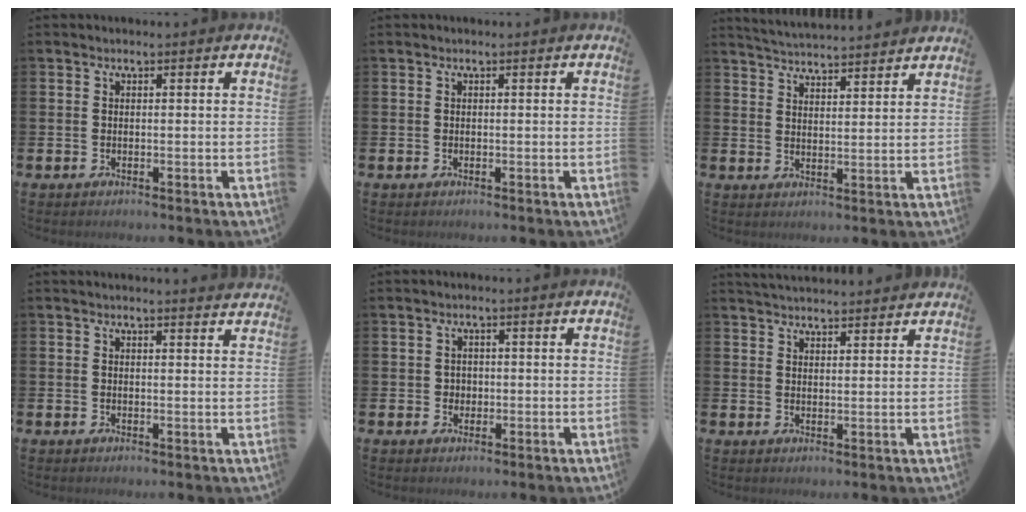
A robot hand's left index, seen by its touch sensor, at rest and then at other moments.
{"total": 0.0}
{"total": 4.5, "force": [4.5, 0.0, 0.0], "torque": [-0.014, -0.028, 0.080]}
{"total": 1.5, "force": [1.5, -0.1, 0.1], "torque": [0.014, -0.015, 0.024]}
{"total": 1.4, "force": [0.3, 1.4, 0.4], "torque": [0.007, 0.003, 0.000]}
{"total": 3.4, "force": [3.4, 0.3, 0.2], "torque": [-0.004, -0.019, 0.061]}